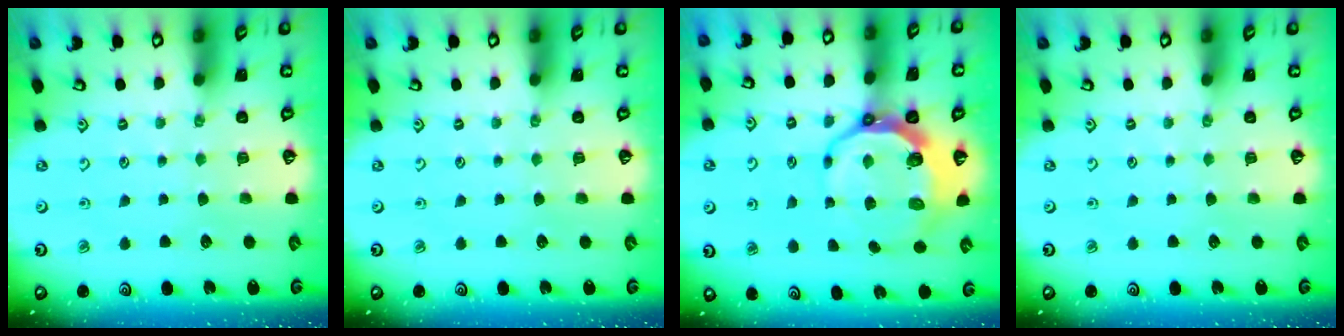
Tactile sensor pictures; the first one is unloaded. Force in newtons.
{"total": 0.0}
{"total": 9.6, "press": 8.6, "slide": 4.3}
{"total": 0.0}